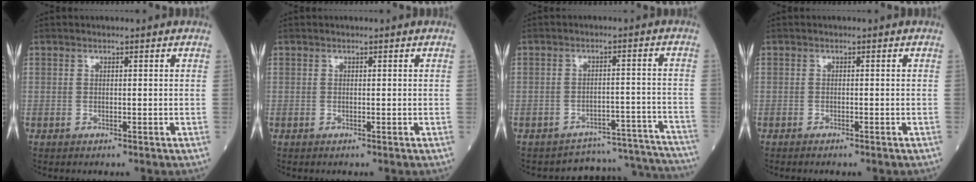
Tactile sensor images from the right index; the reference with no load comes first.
{"total": 0.0}
{"total": 13.2, "force": [-13.1, 1.4, -1.0], "torque": [0.035, 0.046, -0.157]}
{"total": 1.1, "force": [-0.9, 0.1, 0.6], "torque": [-0.012, -0.002, -0.011]}